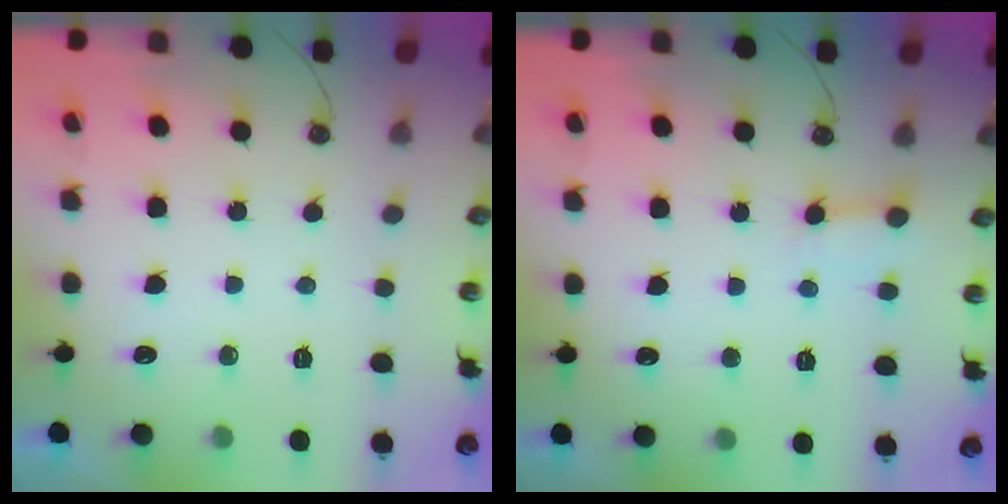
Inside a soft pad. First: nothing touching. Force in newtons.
{"total": 3.0, "press": 3.0, "slide": 0.4}